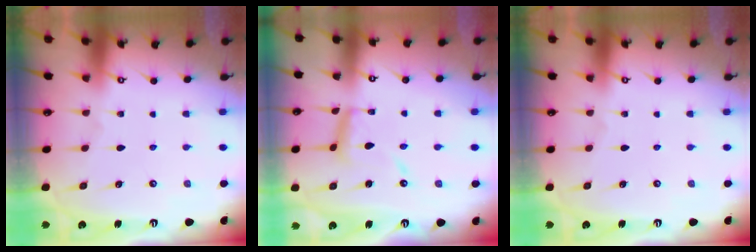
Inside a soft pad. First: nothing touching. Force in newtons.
{"total": 10.5, "press": 10.5, "slide": 1.0}
{"total": 0.0}